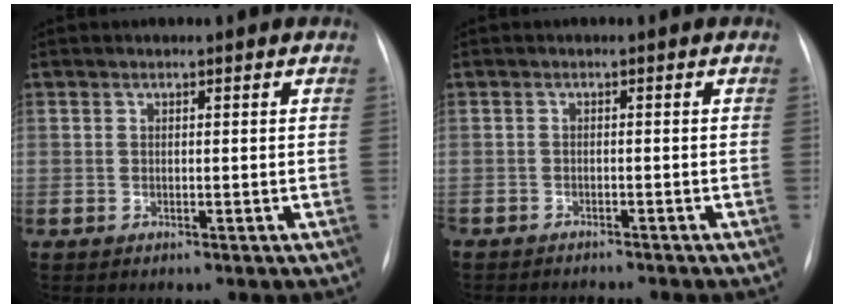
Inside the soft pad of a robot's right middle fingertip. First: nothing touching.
{"total": 4.3, "force": [-4.1, 0.6, 1.2], "torque": [-0.011, -0.008, -0.058]}